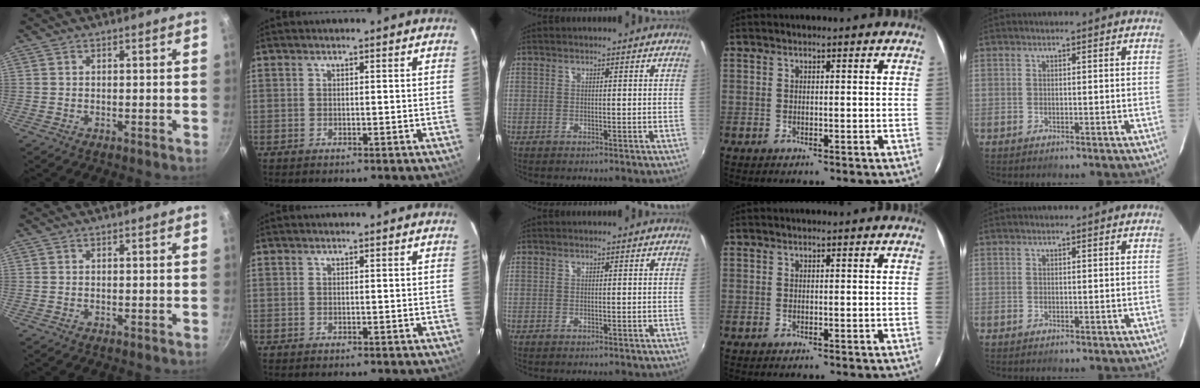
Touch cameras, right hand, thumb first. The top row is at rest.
{}